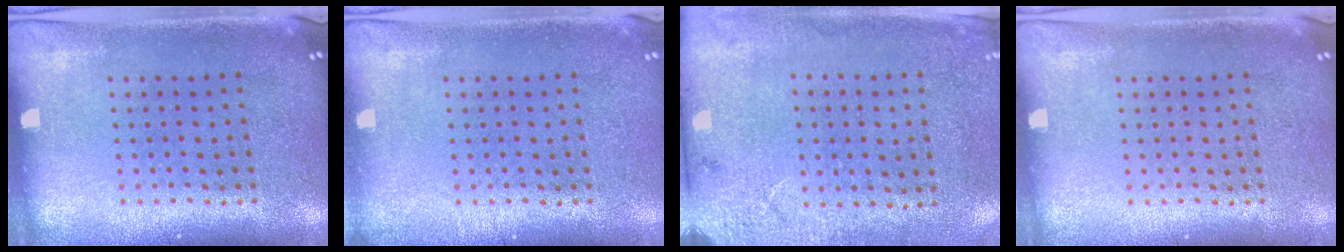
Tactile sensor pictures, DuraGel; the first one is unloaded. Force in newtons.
{"total": 0.5, "press": 0.5, "slide": 0.1}
{"total": 2.7, "press": 2.2, "slide": 1.5}
{"total": 0.0}